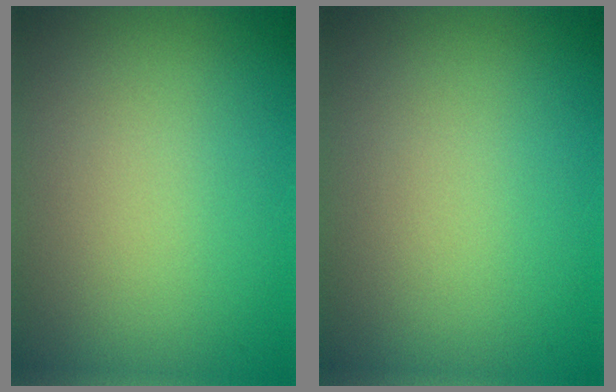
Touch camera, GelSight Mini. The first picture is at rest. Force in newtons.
{"total": 0.0}